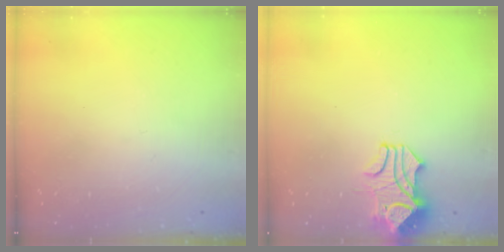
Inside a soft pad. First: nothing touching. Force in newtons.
{"total": 2.0, "press": 1.8, "slide": 0.8}